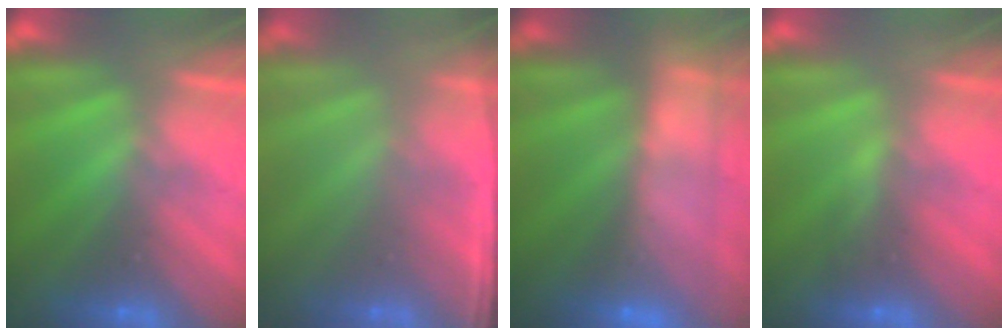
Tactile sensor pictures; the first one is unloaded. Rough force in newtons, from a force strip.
{"total": 1.3}
{"total": 8.4}
{"total": 2.8}